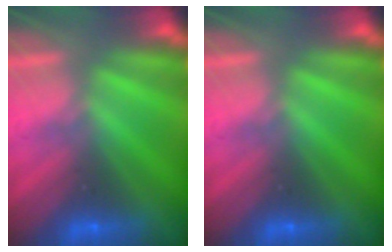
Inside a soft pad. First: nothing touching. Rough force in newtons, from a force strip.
{"total": 0.0}